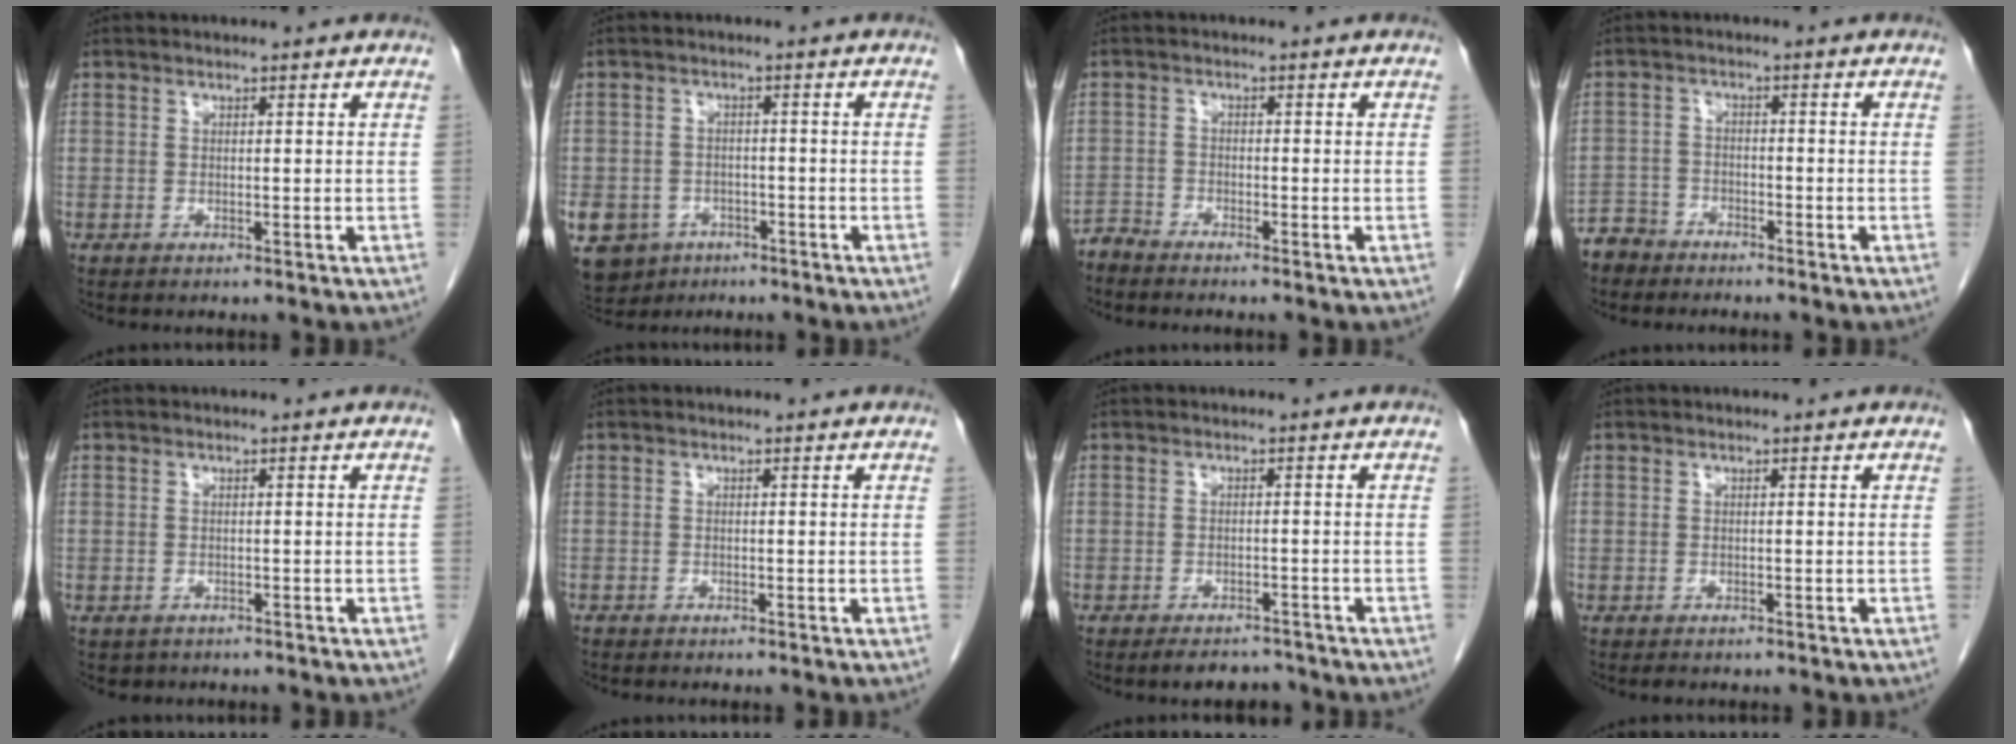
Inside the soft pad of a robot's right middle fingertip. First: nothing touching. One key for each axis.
{"total": 9.9, "fx": -5.5, "fy": 7.6, "fz": 3.0, "tx": -0.077, "ty": -0.001, "tz": -0.078}
{"total": 2.0, "fx": -2.0, "fy": -0.2, "fz": -0.3, "tx": 0.014, "ty": -0.008, "tz": -0.039}
{"total": 4.2, "fx": -3.8, "fy": 1.9, "fz": -0.4, "tx": 0.009, "ty": -0.003, "tz": -0.075}
{"total": 1.1, "fx": -0.7, "fy": 0.9, "fz": 0.1, "tx": -0.008, "ty": 0.002, "tz": -0.004}
{"total": 0.0}
{"total": 3.5, "fx": -3.1, "fy": 1.2, "fz": 0.9, "tx": -0.010, "ty": -0.003, "tz": -0.043}
{"total": 0.6, "fx": -0.4, "fy": 0.3, "fz": 0.3, "tx": -0.006, "ty": -0.001, "tz": -0.006}